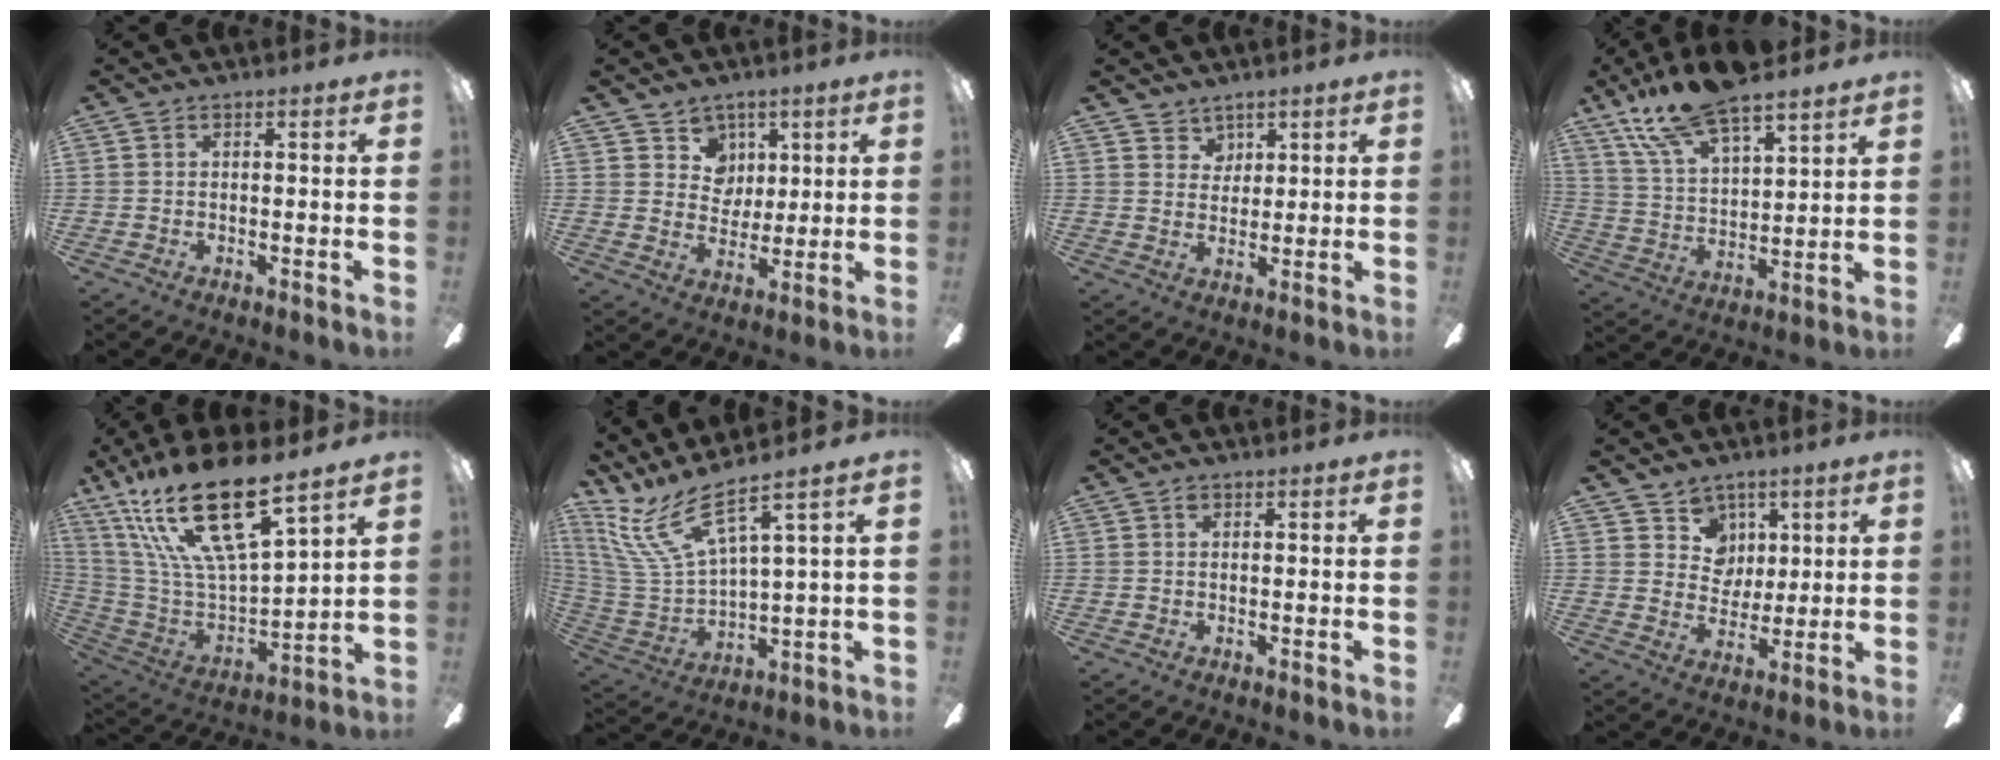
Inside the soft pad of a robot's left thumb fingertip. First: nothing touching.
{"total": 7.5, "force": [4.1, 6.2, 1.0], "torque": [-0.019, -0.018, 0.077]}
{"total": 3.8, "force": [2.9, 2.5, -0.3], "torque": [0.008, -0.015, 0.052]}
{"total": 16.6, "force": [13.4, 5.0, 8.6], "torque": [-0.174, -0.068, 0.237]}
{"total": 23.7, "force": [15.6, 6.8, 16.4], "torque": [-0.333, -0.106, 0.269]}
{"total": 16.9, "force": [10.2, 5.6, 12.3], "torque": [-0.281, -0.059, 0.177]}
{"total": 0.8, "force": [0.4, 0.5, 0.5], "torque": [-0.011, 0.002, 0.007]}
{"total": 8.2, "force": [4.5, 6.8, 1.1], "torque": [-0.016, -0.025, 0.084]}